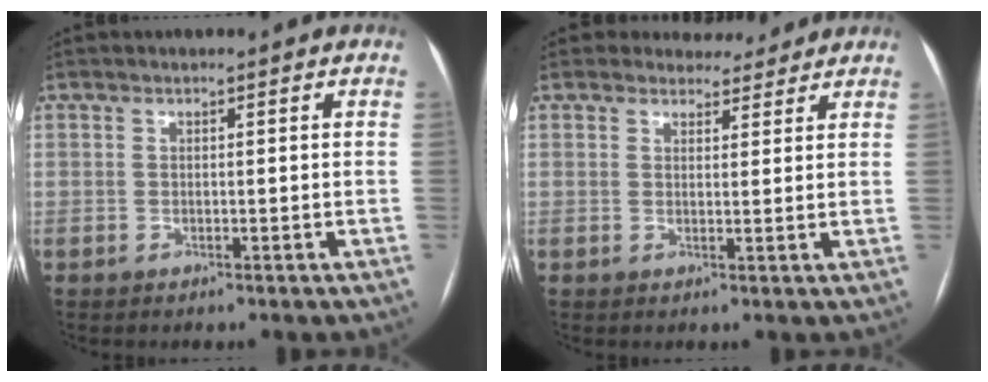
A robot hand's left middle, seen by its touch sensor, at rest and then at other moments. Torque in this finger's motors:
{"motor_torque": [0.12, -0.23, 0.00, 0.00]}